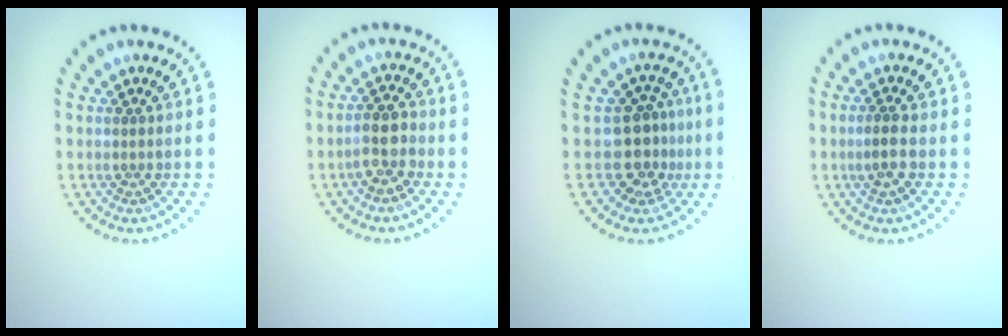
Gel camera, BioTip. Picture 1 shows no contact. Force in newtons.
{"total": 2.6, "press": 2.4, "slide": 1.1}
{"total": 3.3, "press": 2.4, "slide": 2.2}
{"total": 1.8, "press": 1.7, "slide": 0.8}